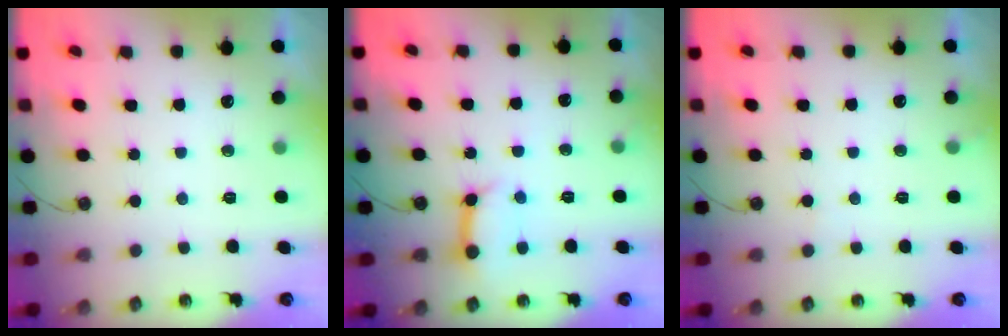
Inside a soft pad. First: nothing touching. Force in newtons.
{"total": 10.5, "press": 10.4, "slide": 1.2}
{"total": 4.1, "press": 4.1, "slide": 0.3}